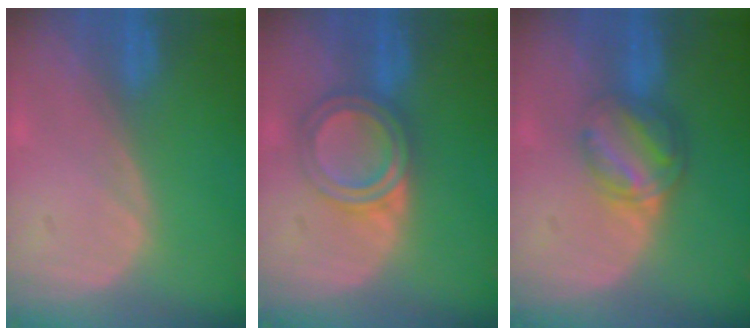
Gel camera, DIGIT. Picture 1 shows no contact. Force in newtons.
{"total": 5.2, "press": 5.2, "slide": 0.1}
{"total": 6.2, "press": 5.3, "slide": 3.2}